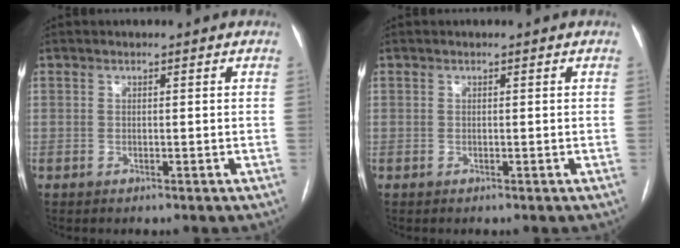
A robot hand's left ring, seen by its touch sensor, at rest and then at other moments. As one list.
[{"total": 0.0}]